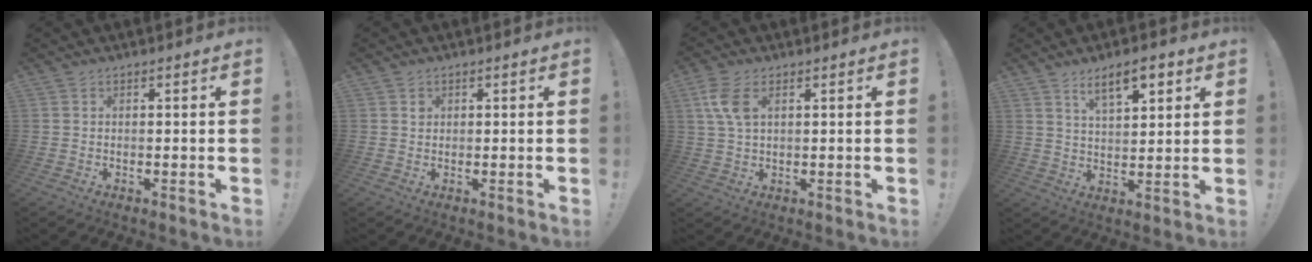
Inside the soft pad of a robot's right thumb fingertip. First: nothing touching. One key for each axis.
{"total": 1.0, "fx": 0.4, "fy": 0.9, "fz": 0.1, "tx": 0.012, "ty": -0.005, "tz": 0.005}
{"total": 6.9, "fx": 2.2, "fy": 3.7, "fz": 5.4, "tx": -0.107, "ty": -0.001, "tz": 0.040}
{"total": 9.4, "fx": 5.7, "fy": 3.5, "fz": 6.7, "tx": -0.102, "ty": -0.018, "tz": 0.098}